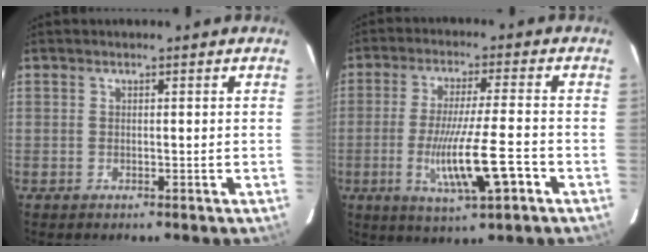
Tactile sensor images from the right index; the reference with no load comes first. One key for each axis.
{"total": 11.1, "fx": -3.6, "fy": 0.5, "fz": 10.5, "tx": -0.192, "ty": -0.019, "tz": -0.060}